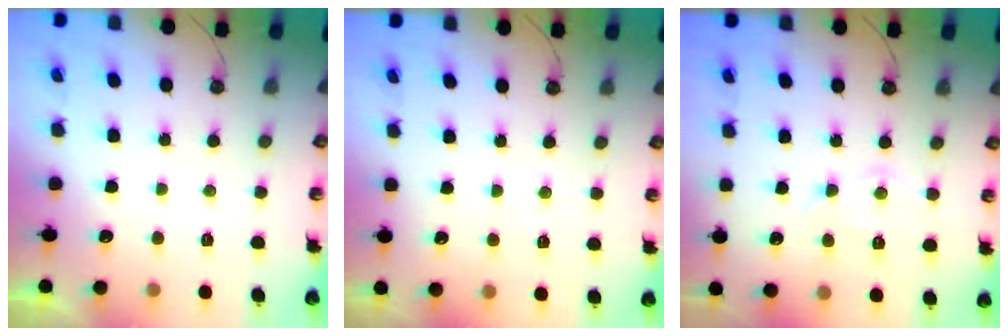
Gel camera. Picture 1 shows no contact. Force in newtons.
{"total": 3.8, "press": 3.7, "slide": 0.5}
{"total": 10.8, "press": 10.7, "slide": 0.9}